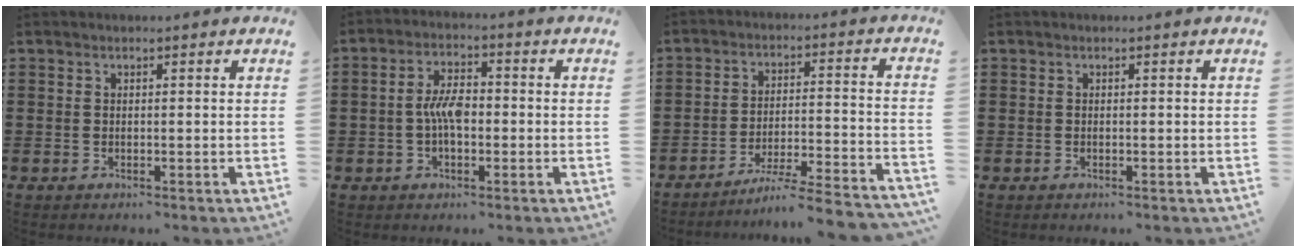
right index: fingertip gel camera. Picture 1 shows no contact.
{"total": 5.0, "force": [-0.7, 2.3, 4.4], "torque": [-0.089, 0.002, -0.013]}
{"total": 6.4, "force": [-5.8, -0.7, 2.8], "torque": [-0.051, -0.016, -0.112]}
{"total": 0.0}